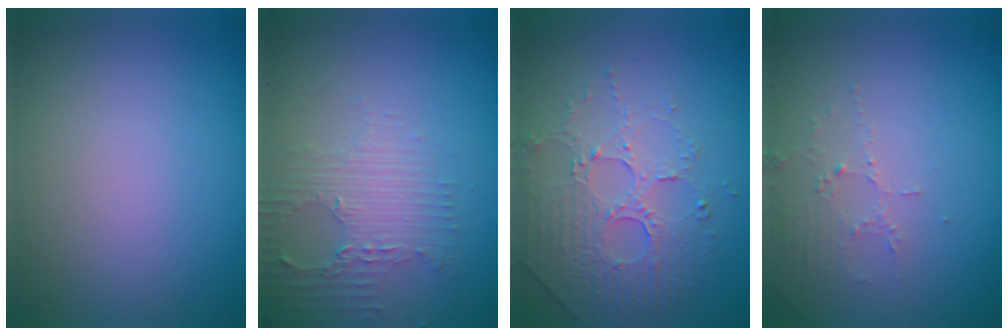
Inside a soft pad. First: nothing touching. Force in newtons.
{"total": 3.5, "press": 2.6, "slide": 2.4}
{"total": 5.0, "press": 3.5, "slide": 3.6}
{"total": 1.9, "press": 1.8, "slide": 0.4}